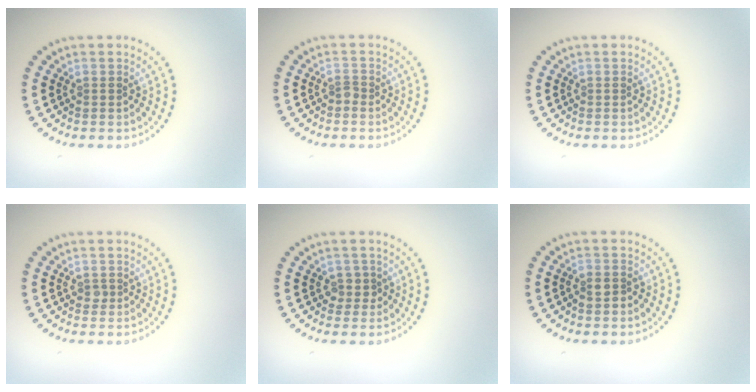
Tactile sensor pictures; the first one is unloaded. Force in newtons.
{"total": 0.8, "press": 0.6, "slide": 0.6}
{"total": 0.0}
{"total": 0.6, "press": 0.5, "slide": 0.3}
{"total": 1.3, "press": 1.1, "slide": 0.7}
{"total": 1.5, "press": 1.3, "slide": 0.6}